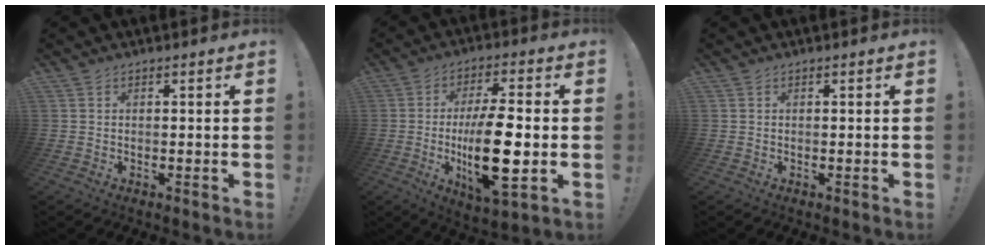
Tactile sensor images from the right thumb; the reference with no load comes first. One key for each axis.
{"total": 18.4, "fx": -2.7, "fy": 6.0, "fz": 17.2, "tx": -0.304, "ty": -0.005, "tz": -0.042}
{"total": 0.0}